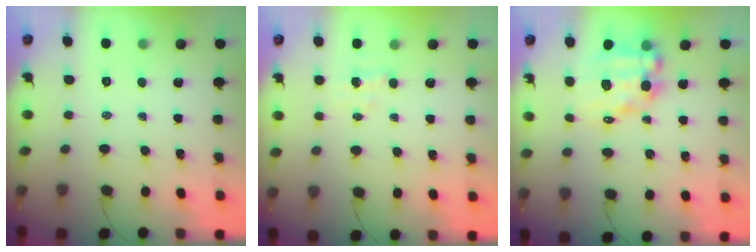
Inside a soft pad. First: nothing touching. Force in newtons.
{"total": 2.5, "press": 2.3, "slide": 0.8}
{"total": 10.7, "press": 10.4, "slide": 2.7}